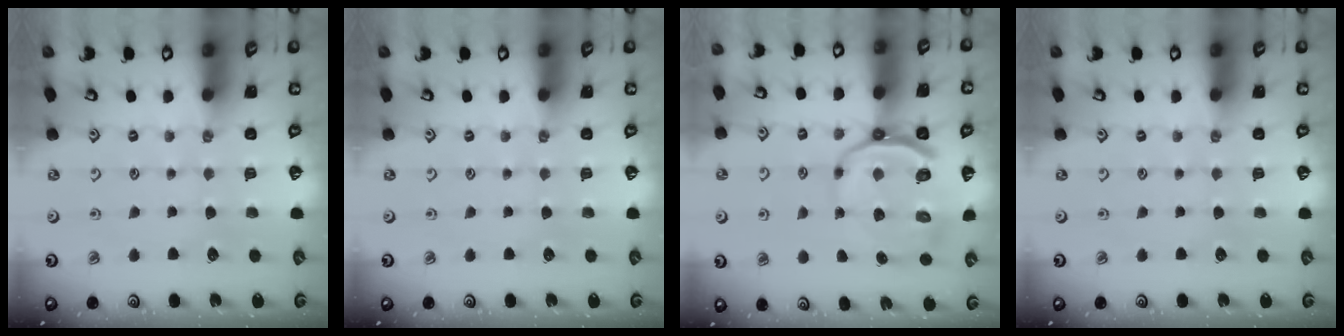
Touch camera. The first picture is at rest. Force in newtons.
{"total": 0.0}
{"total": 11.1, "press": 10.7, "slide": 3.1}
{"total": 0.0}